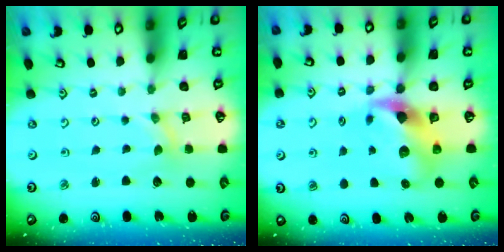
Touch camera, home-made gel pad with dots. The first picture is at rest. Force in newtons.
{"total": 11.0, "press": 10.9, "slide": 1.6}